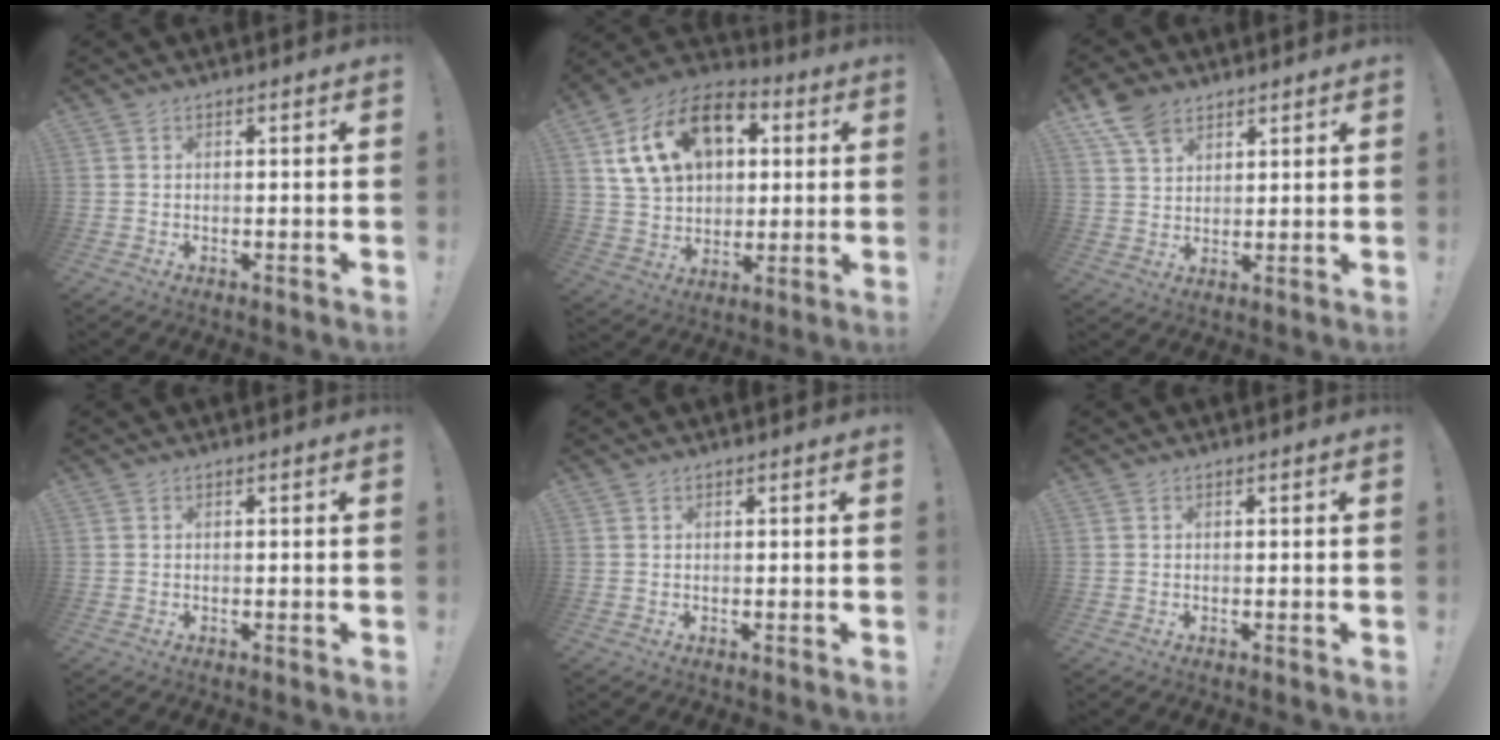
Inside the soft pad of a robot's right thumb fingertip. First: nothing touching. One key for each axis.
{"total": 19.4, "fx": 7.2, "fy": 13.4, "fz": 12.0, "tx": -0.186, "ty": -0.014, "tz": 0.141}
{"total": 8.3, "fx": 5.9, "fy": 4.8, "fz": 3.4, "tx": -0.062, "ty": -0.025, "tz": 0.115}
{"total": 0.0}
{"total": 0.0}
{"total": 0.0}